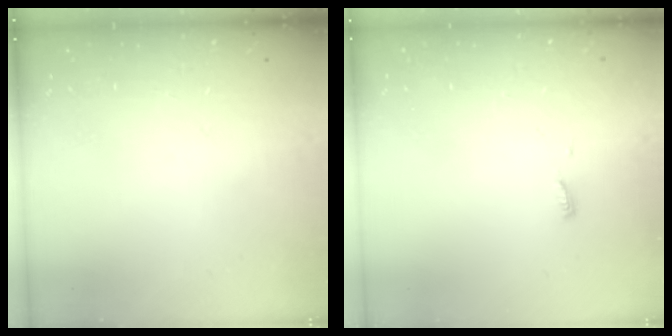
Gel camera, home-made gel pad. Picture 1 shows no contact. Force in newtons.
{"total": 3.9, "press": 3.9, "slide": 0.5}